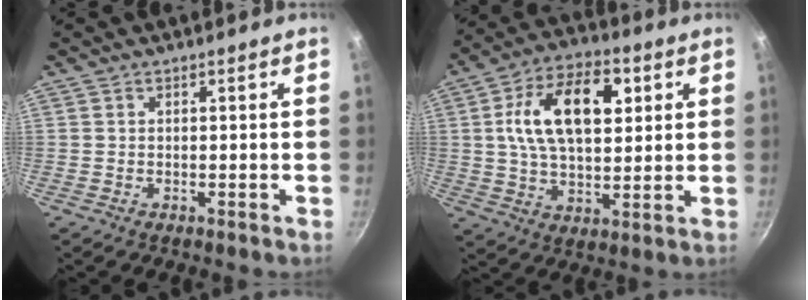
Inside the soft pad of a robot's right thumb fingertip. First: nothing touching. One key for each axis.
{"total": 17.3, "fx": 4.2, "fy": 9.7, "fz": 13.6, "tx": -0.219, "ty": 0.006, "tz": 0.070}